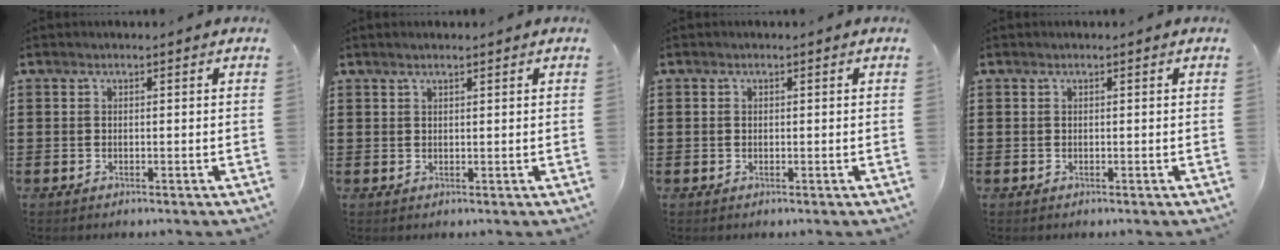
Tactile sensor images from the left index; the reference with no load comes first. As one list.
[{"total": 0.9, "force": [0.7, 0.1, 0.5], "torque": [-0.011, 0.001, 0.013]}, {"total": 0.5, "force": [0.2, 0.4, 0.3], "torque": [-0.007, 0.002, 0.003]}, {"total": 0.0}]